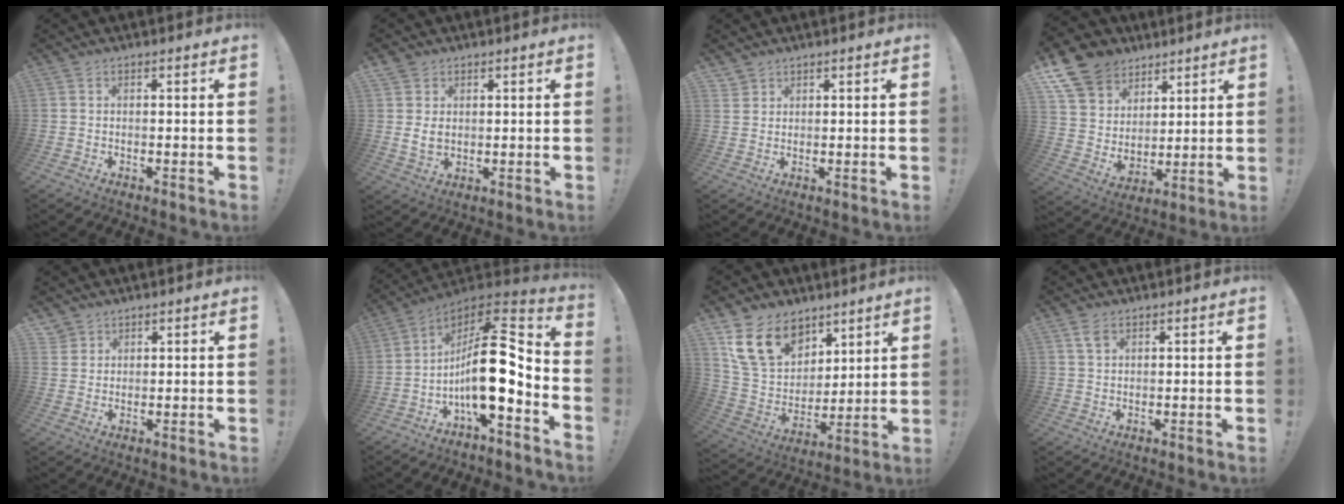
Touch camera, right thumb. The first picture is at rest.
{"total": 5.2, "force": [1.5, 4.1, 2.9], "torque": [-0.033, -0.003, 0.031]}
{"total": 1.9, "force": [1.7, 1.0, 0.1], "torque": [0.007, -0.015, 0.030]}
{"total": 13.7, "force": [8.3, 10.1, 4.0], "torque": [-0.071, -0.054, 0.171]}
{"total": 2.6, "force": [2.1, 1.5, 0.2], "torque": [-0.006, -0.013, 0.041]}
{"total": 18.0, "force": [-2.5, 6.7, 16.5], "torque": [-0.273, 0.008, -0.041]}
{"total": 17.9, "force": [10.4, 12.4, 7.6], "torque": [-0.141, -0.050, 0.209]}
{"total": 2.8, "force": [1.6, 1.4, 1.8], "torque": [-0.026, -0.004, 0.027]}